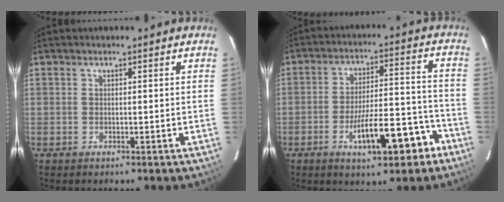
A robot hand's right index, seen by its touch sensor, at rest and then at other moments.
{"total": 12.1, "force": [-6.2, 3.2, 9.8], "torque": [-0.156, 0.021, -0.089]}